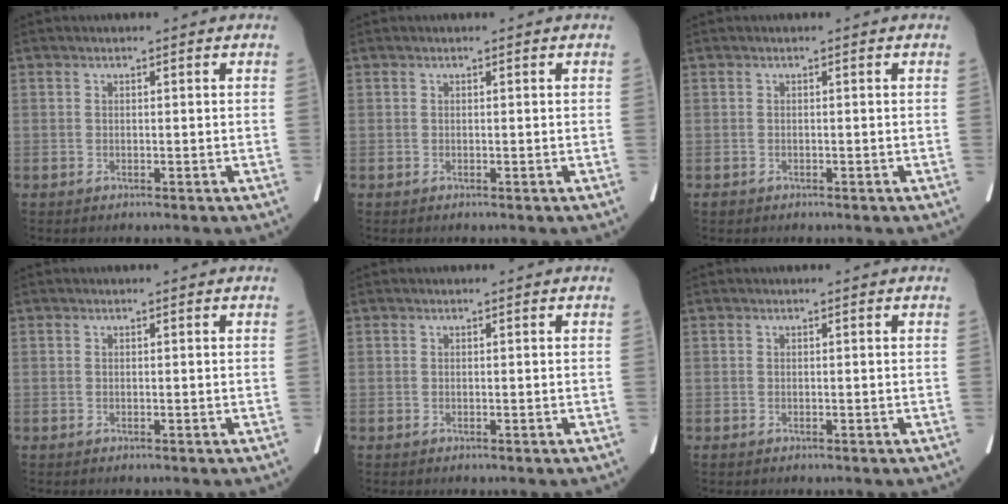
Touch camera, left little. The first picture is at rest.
{"total": 0.0}
{"total": 0.5, "force": [-0.4, 0.3, 0.1], "torque": [-0.007, 0.002, -0.006]}
{"total": 0.0}
{"total": 0.0}
{"total": 0.0}